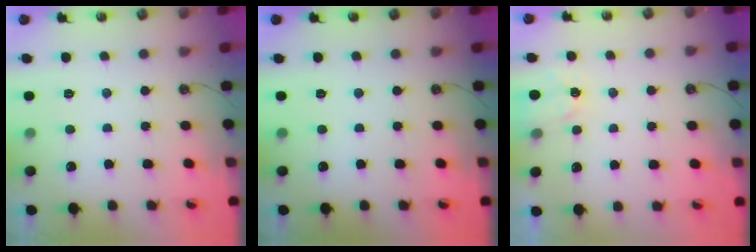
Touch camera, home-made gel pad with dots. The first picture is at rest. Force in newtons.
{"total": 0.0}
{"total": 4.0, "press": 4.0, "slide": 0.5}